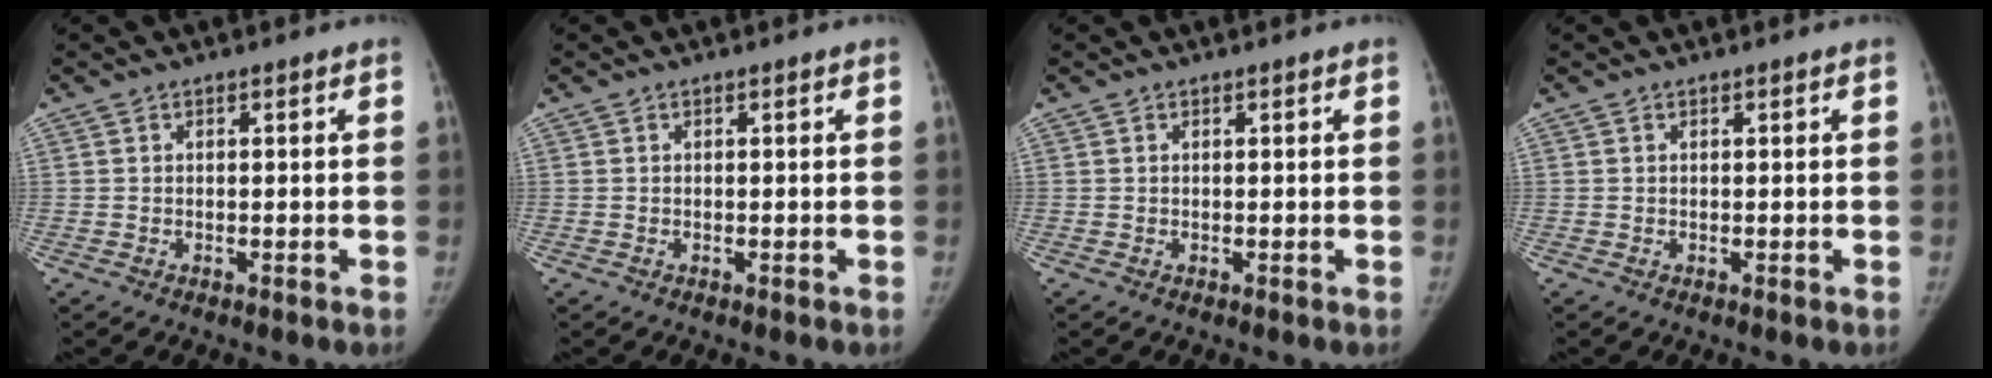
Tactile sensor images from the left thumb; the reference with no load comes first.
{"total": 0.0}
{"total": 0.0}
{"total": 0.0}